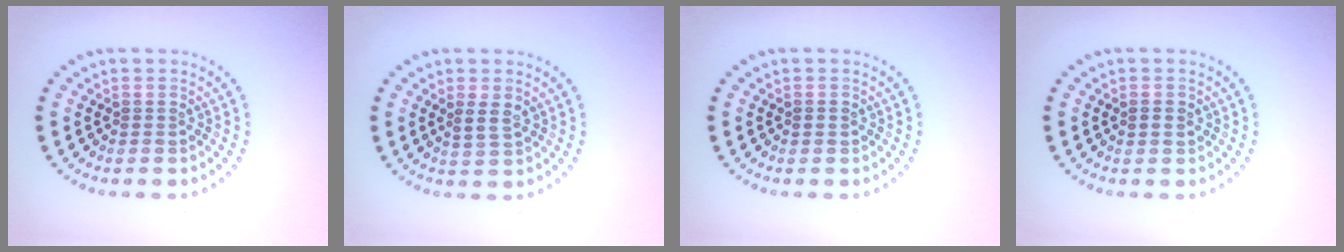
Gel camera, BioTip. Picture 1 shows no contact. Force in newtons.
{"total": 1.5, "press": 1.3, "slide": 0.8}
{"total": 0.8, "press": 0.8, "slide": 0.1}
{"total": 1.1, "press": 1.0, "slide": 0.4}